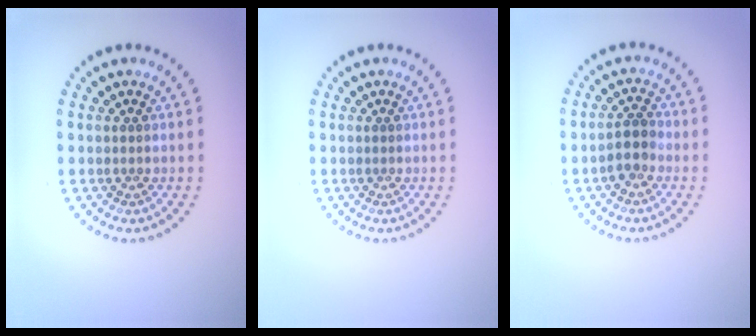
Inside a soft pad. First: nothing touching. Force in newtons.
{"total": 0.0}
{"total": 2.3, "press": 2.1, "slide": 1.0}